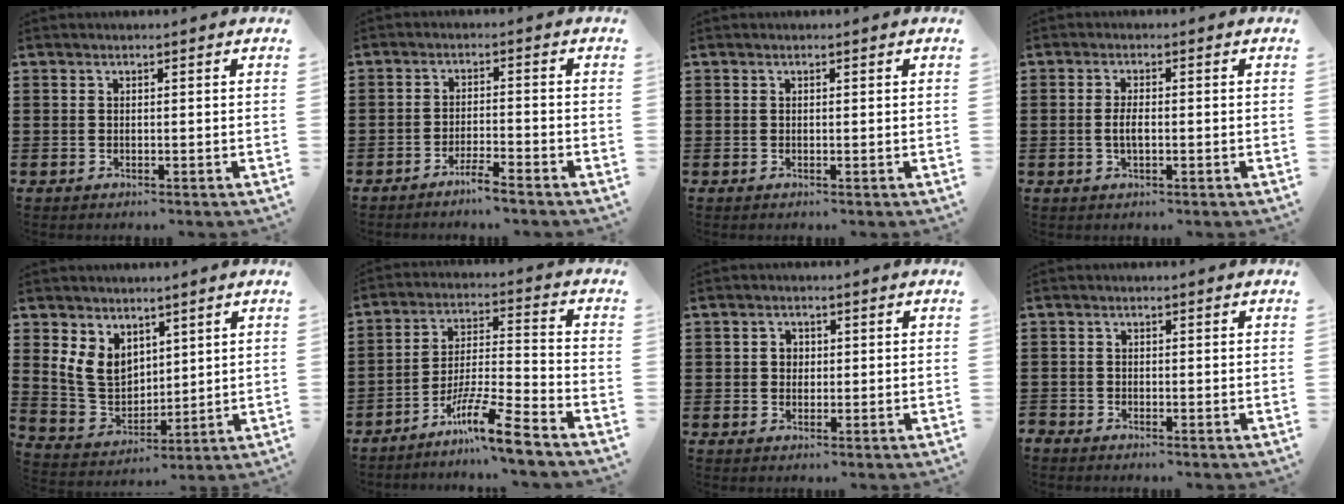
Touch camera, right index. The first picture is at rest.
{"total": 3.2, "force": [-3.0, -0.3, 1.0], "torque": [-0.025, 0.000, -0.060]}
{"total": 0.0}
{"total": 2.5, "force": [-0.4, 0.9, 2.3], "torque": [-0.051, -0.002, -0.010]}
{"total": 7.2, "force": [3.2, 5.6, 3.2], "torque": [-0.099, 0.003, 0.061]}
{"total": 10.3, "force": [-8.2, 0.2, 6.2], "torque": [-0.113, 0.009, -0.161]}
{"total": 1.8, "force": [0.1, 1.6, 0.7], "torque": [-0.018, 0.010, 0.000]}
{"total": 1.0, "force": [-0.9, 0.3, -0.1], "torque": [0.000, 0.002, -0.021]}